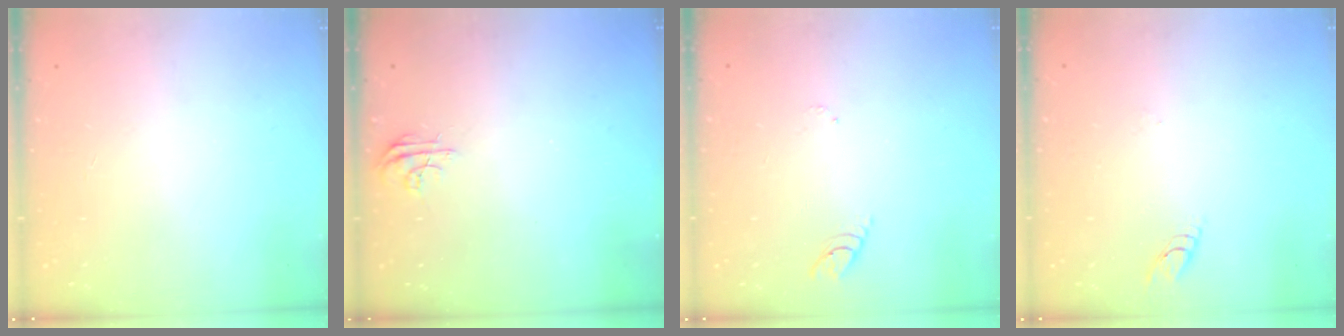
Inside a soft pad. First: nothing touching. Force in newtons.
{"total": 4.3, "press": 4.3, "slide": 0.4}
{"total": 3.0, "press": 3.0, "slide": 0.3}
{"total": 2.8, "press": 2.8, "slide": 0.2}